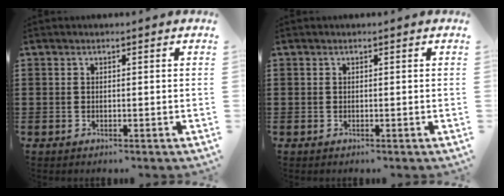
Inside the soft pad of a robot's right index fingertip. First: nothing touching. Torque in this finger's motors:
{"motor_torque": [0.07, 0.26, 0.09, 0.02]}